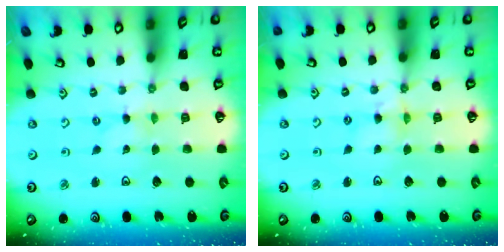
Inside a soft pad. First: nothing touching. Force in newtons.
{"total": 2.9, "press": 2.9, "slide": 0.4}